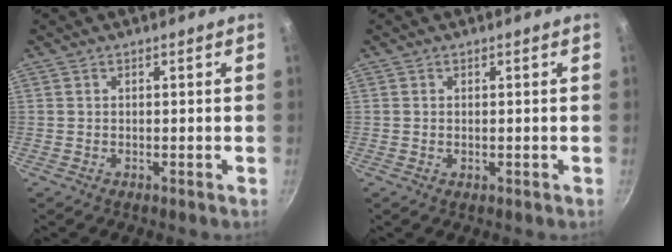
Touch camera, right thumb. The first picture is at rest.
{"total": 0.6, "force": [0.0, 0.4, 0.5], "torque": [-0.008, 0.000, -0.001]}